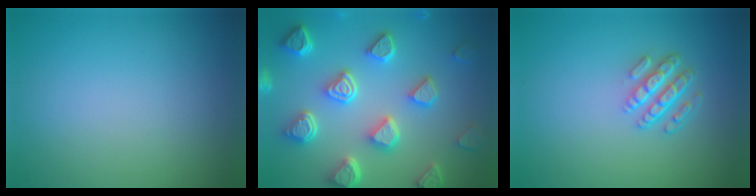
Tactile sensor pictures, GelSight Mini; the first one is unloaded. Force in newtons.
{"total": 7.4, "press": 5.9, "slide": 4.5}
{"total": 4.0, "press": 3.0, "slide": 2.7}